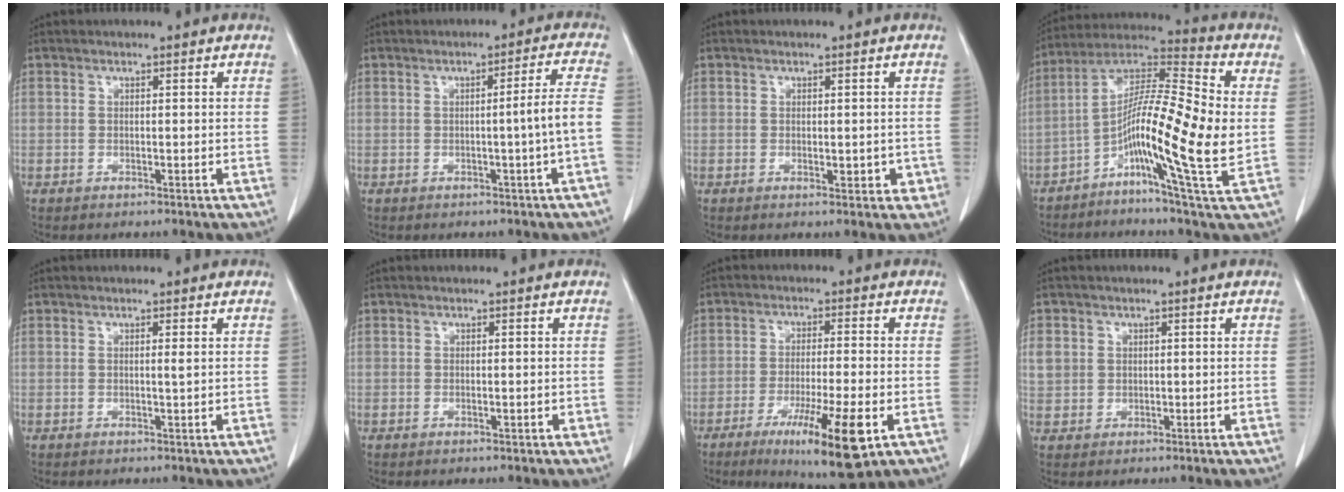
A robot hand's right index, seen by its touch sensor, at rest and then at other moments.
{"total": 5.2, "force": [-1.2, -1.3, 4.9], "torque": [-0.065, 0.004, -0.019]}
{"total": 2.9, "force": [-0.7, 1.6, 2.3], "torque": [-0.020, 0.000, -0.003]}
{"total": 15.9, "force": [-2.5, 0.4, 15.7], "torque": [-0.287, 0.008, -0.058]}
{"total": 0.6, "force": [0.1, -0.2, 0.6], "torque": [-0.011, -0.001, 0.002]}
{"total": 0.7, "force": [-0.2, 0.2, 0.7], "torque": [-0.011, -0.002, -0.001]}
{"total": 12.6, "force": [-5.6, 1.0, 11.2], "torque": [-0.186, -0.033, -0.083]}
{"total": 3.7, "force": [0.8, 3.4, 1.2], "torque": [-0.030, 0.011, 0.024]}